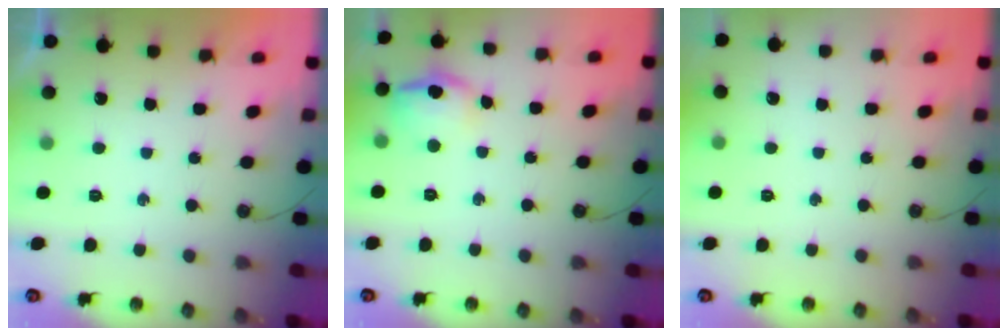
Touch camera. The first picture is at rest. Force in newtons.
{"total": 10.2, "press": 10.1, "slide": 1.4}
{"total": 0.0}